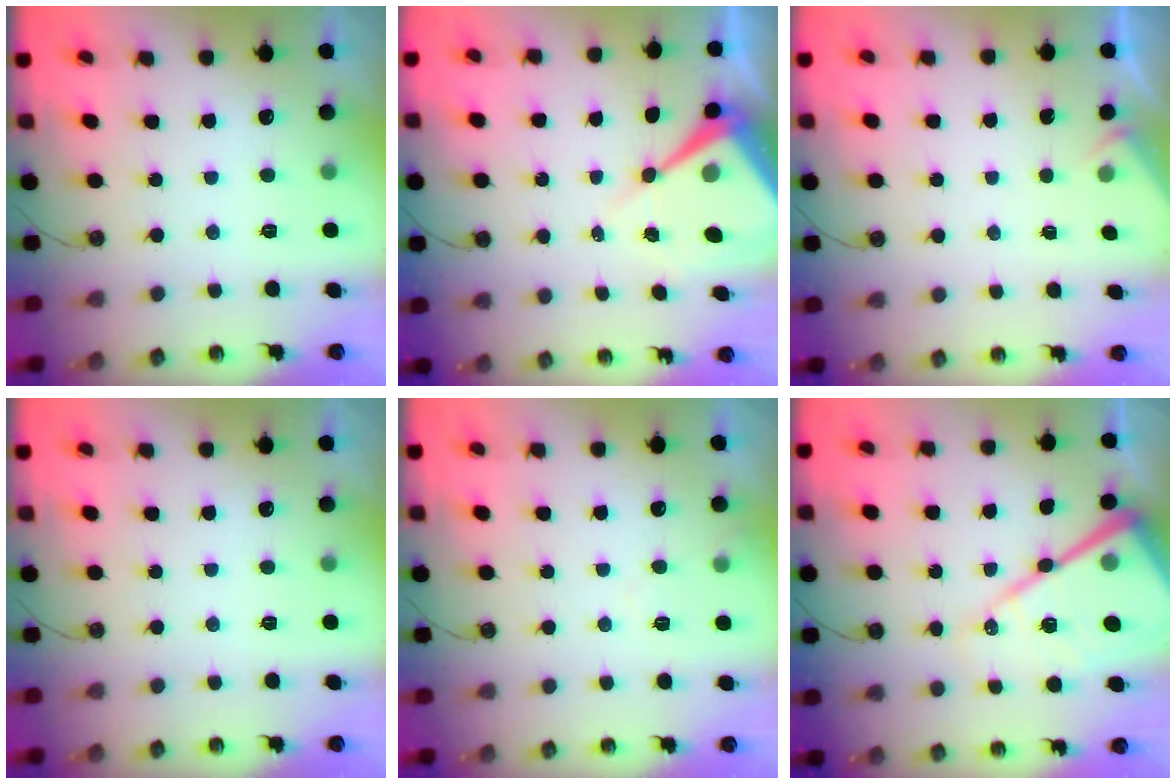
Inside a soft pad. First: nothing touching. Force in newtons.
{"total": 9.4, "press": 9.3, "slide": 0.8}
{"total": 1.8, "press": 1.8, "slide": 0.4}
{"total": 0.0}
{"total": 4.2, "press": 4.1, "slide": 0.7}
{"total": 22.3, "press": 22.2, "slide": 2.4}